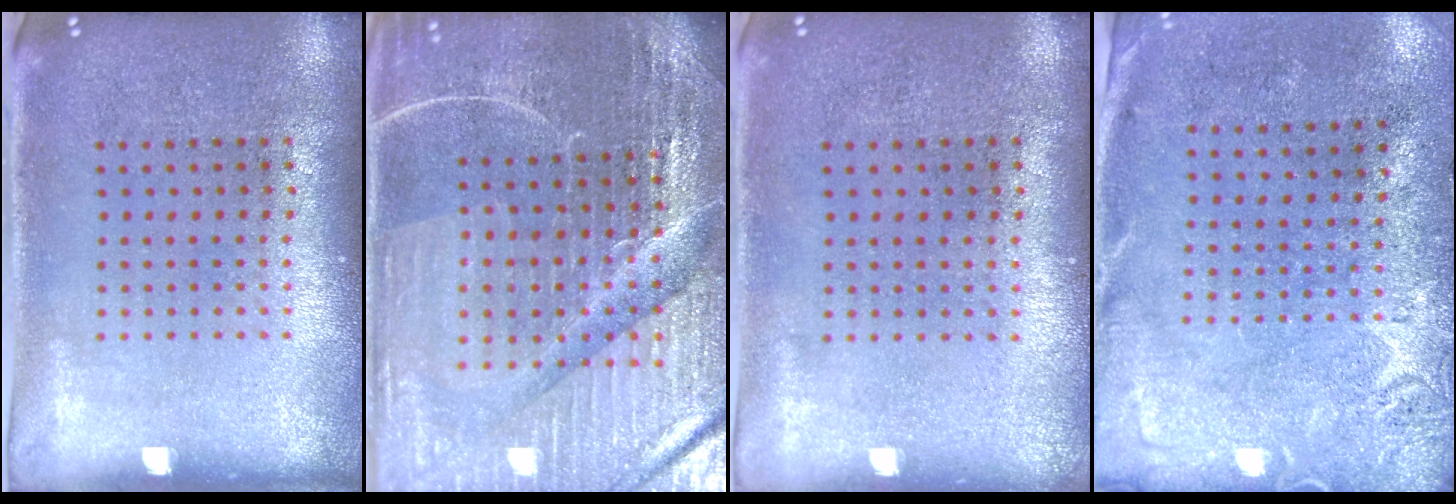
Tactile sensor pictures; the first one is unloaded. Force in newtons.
{"total": 5.2, "press": 4.9, "slide": 1.8}
{"total": 0.0}
{"total": 2.7, "press": 2.2, "slide": 1.6}